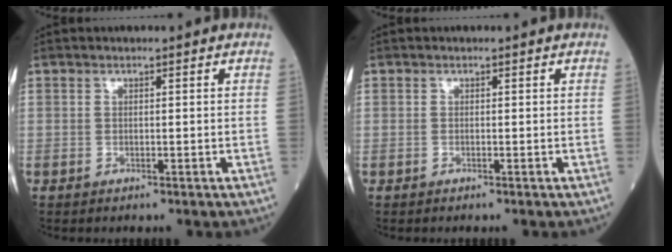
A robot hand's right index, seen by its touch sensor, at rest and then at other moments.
{"total": 0.0}